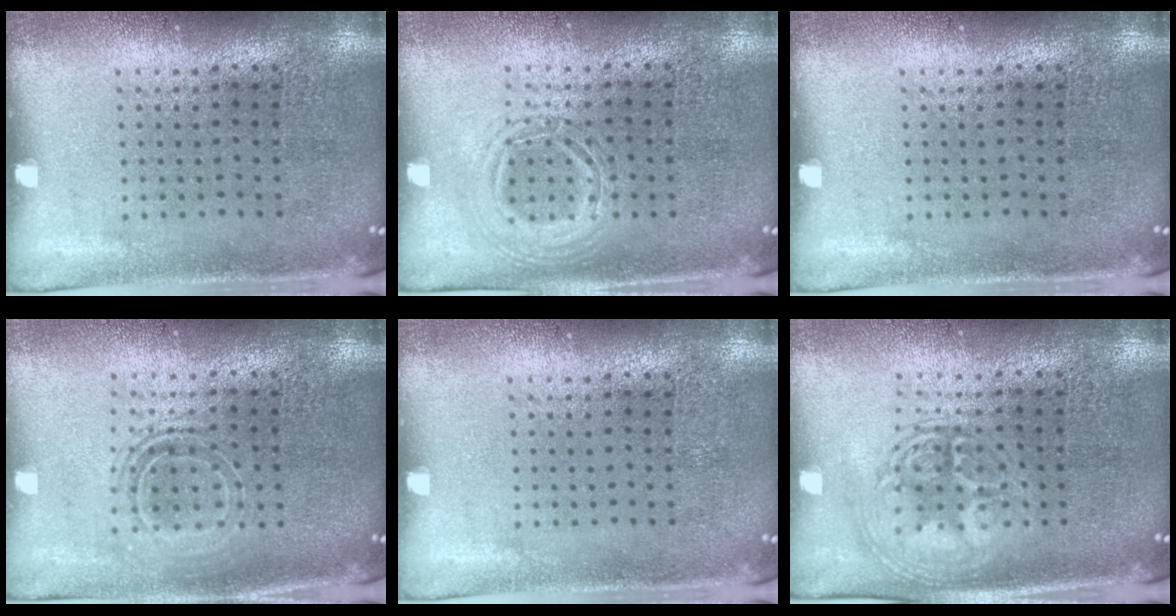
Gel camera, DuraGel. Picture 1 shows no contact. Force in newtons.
{"total": 1.2, "press": 1.2, "slide": 0.1}
{"total": 0.0}
{"total": 1.6, "press": 1.2, "slide": 1.0}
{"total": 0.0}
{"total": 2.8, "press": 2.7, "slide": 0.3}